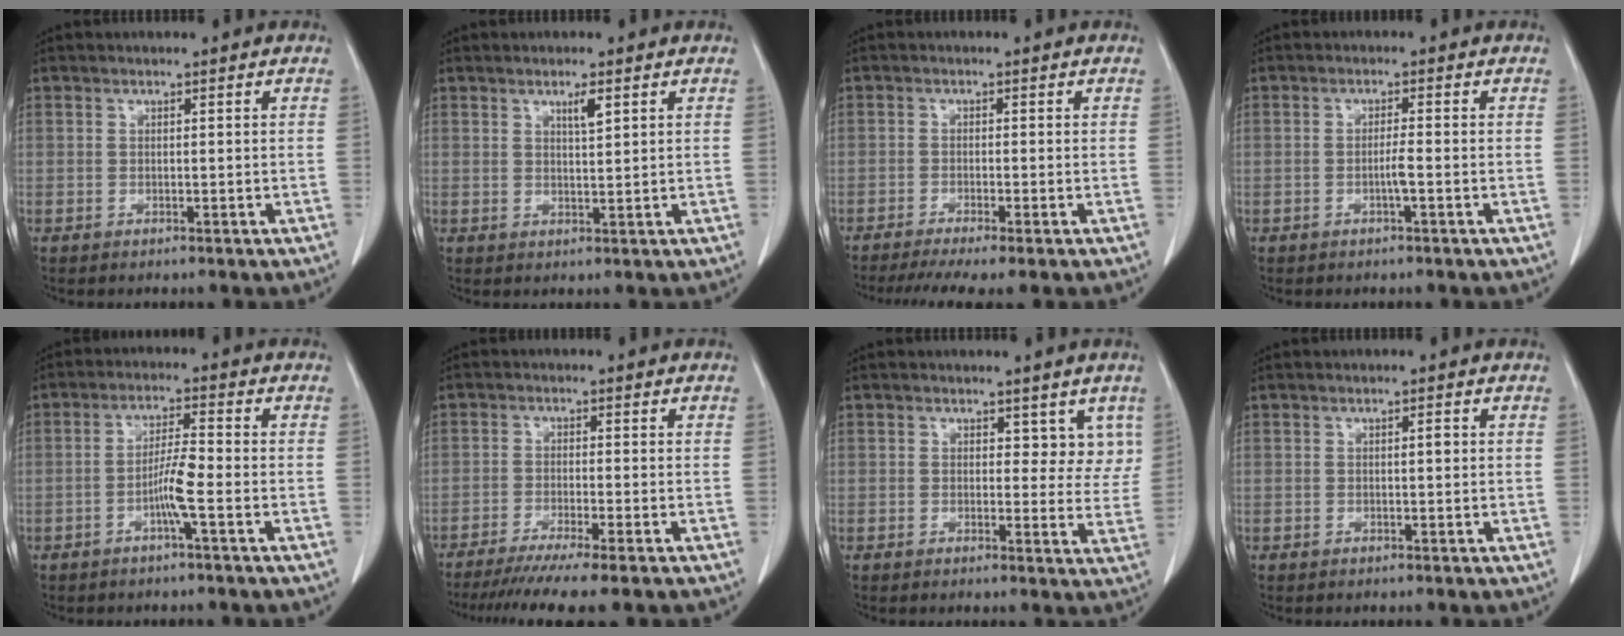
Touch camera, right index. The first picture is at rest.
{"total": 2.4, "force": [1.3, 0.2, 2.0], "torque": [-0.036, -0.004, 0.023]}
{"total": 6.4, "force": [-4.9, 0.1, 4.1], "torque": [-0.062, -0.009, -0.079]}
{"total": 1.9, "force": [-0.6, -0.2, 1.7], "torque": [-0.032, 0.000, -0.012]}
{"total": 4.8, "force": [-1.8, -0.3, 4.5], "torque": [-0.088, 0.003, -0.035]}
{"total": 10.1, "force": [-8.2, -0.7, 5.8], "torque": [-0.073, -0.025, -0.125]}
{"total": 4.5, "force": [2.6, 2.8, 2.3], "torque": [-0.002, -0.005, 0.025]}
{"total": 0.9, "force": [0.1, 0.2, 0.8], "torque": [-0.013, 0.001, 0.001]}